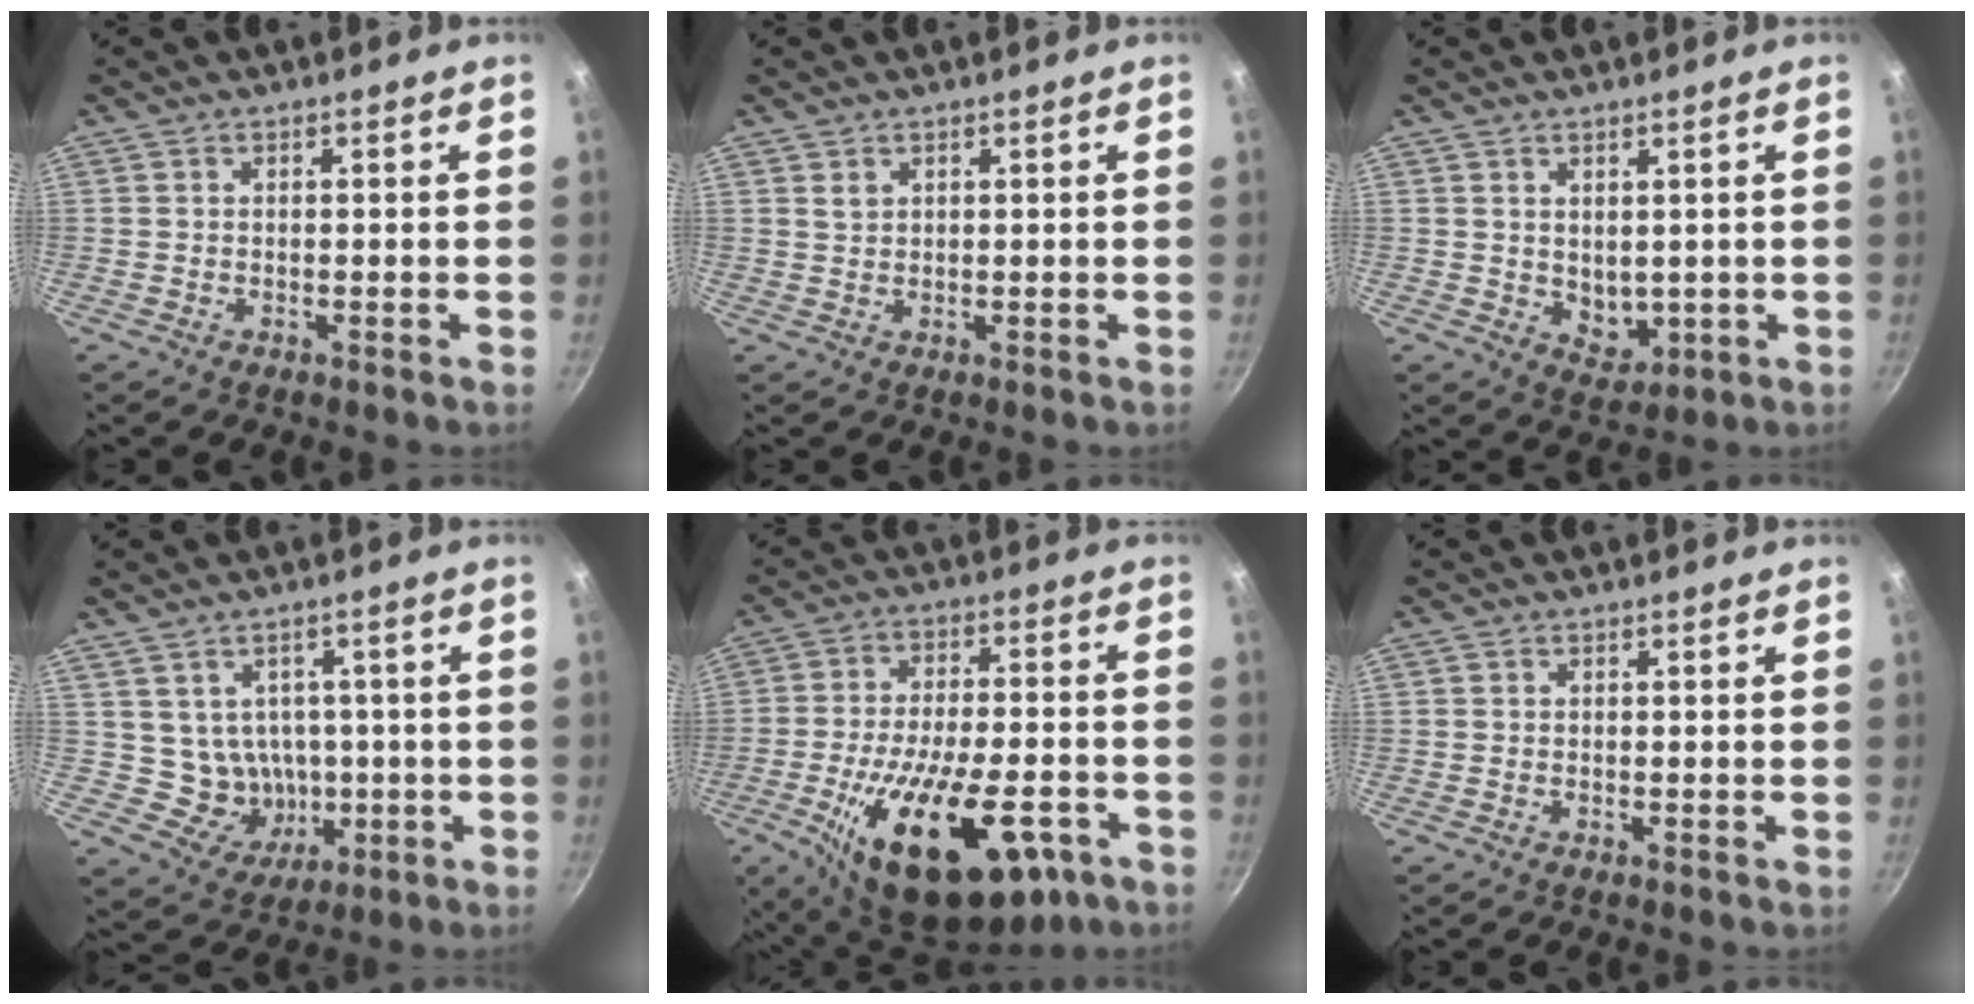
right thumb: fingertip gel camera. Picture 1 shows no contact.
{"total": 1.4, "force": [0.9, 0.9, 0.7], "torque": [-0.012, -0.001, 0.020]}
{"total": 4.5, "force": [0.9, 3.3, 3.0], "torque": [-0.029, -0.014, 0.029]}
{"total": 7.9, "force": [0.2, 7.3, 3.1], "torque": [-0.024, 0.004, 0.018]}
{"total": 24.6, "force": [-10.4, 11.0, 19.3], "torque": [-0.294, 0.024, -0.151]}
{"total": 0.0}